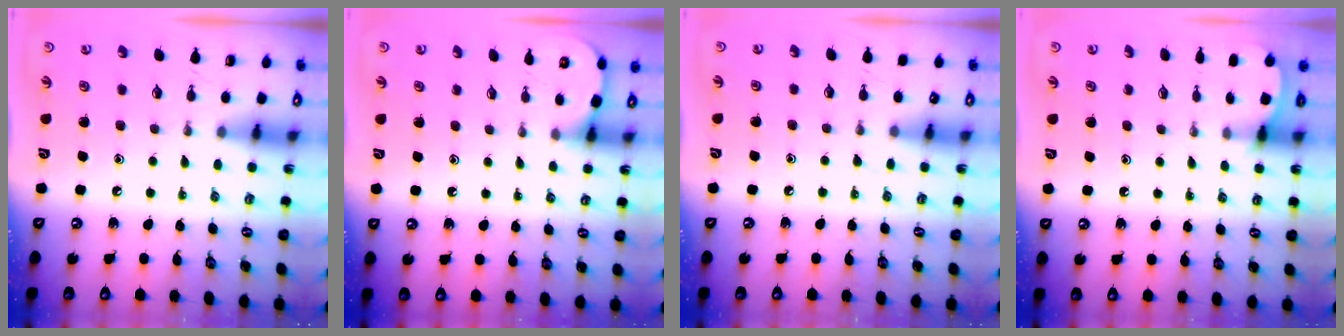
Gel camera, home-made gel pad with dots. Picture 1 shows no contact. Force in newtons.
{"total": 3.5, "press": 3.5, "slide": 0.3}
{"total": 4.5, "press": 4.4, "slide": 0.7}
{"total": 2.6, "press": 2.6, "slide": 0.3}